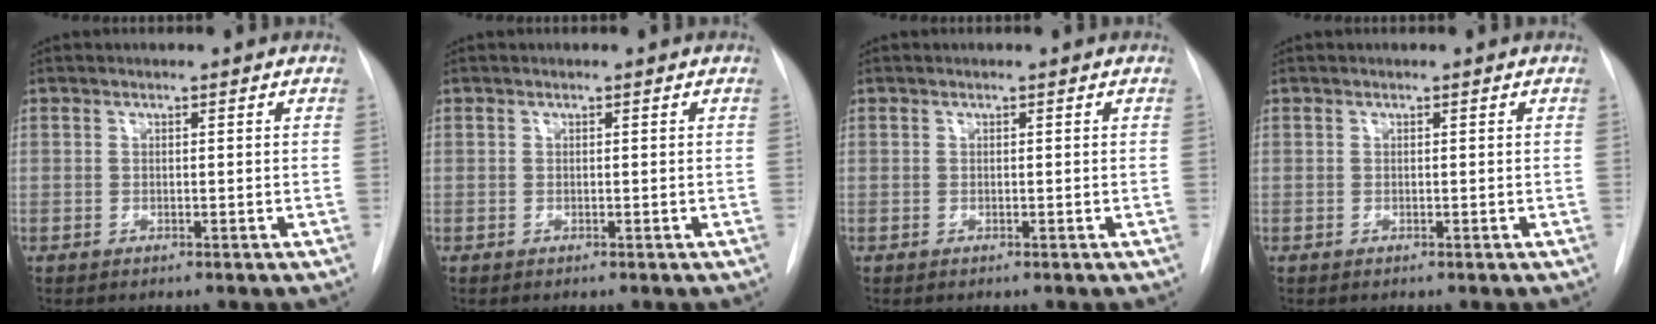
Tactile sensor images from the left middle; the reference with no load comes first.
{"total": 0.0}
{"total": 0.0}
{"total": 0.0}